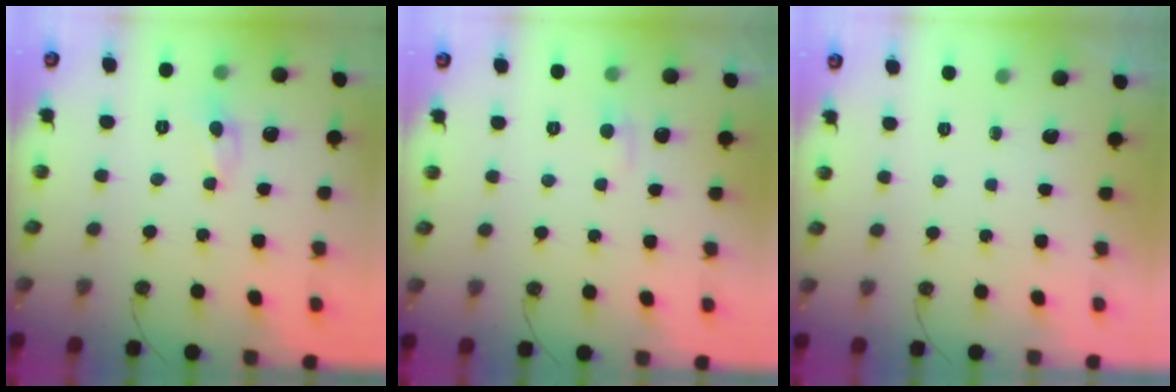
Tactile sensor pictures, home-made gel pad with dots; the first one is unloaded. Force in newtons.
{"total": 1.2, "press": 0.9, "slide": 0.7}
{"total": 0.0}